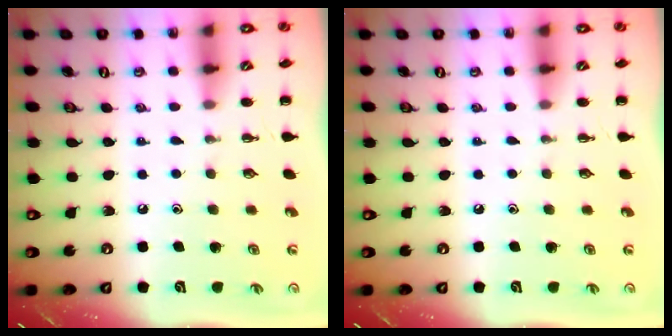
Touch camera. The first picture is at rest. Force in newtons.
{"total": 0.0}